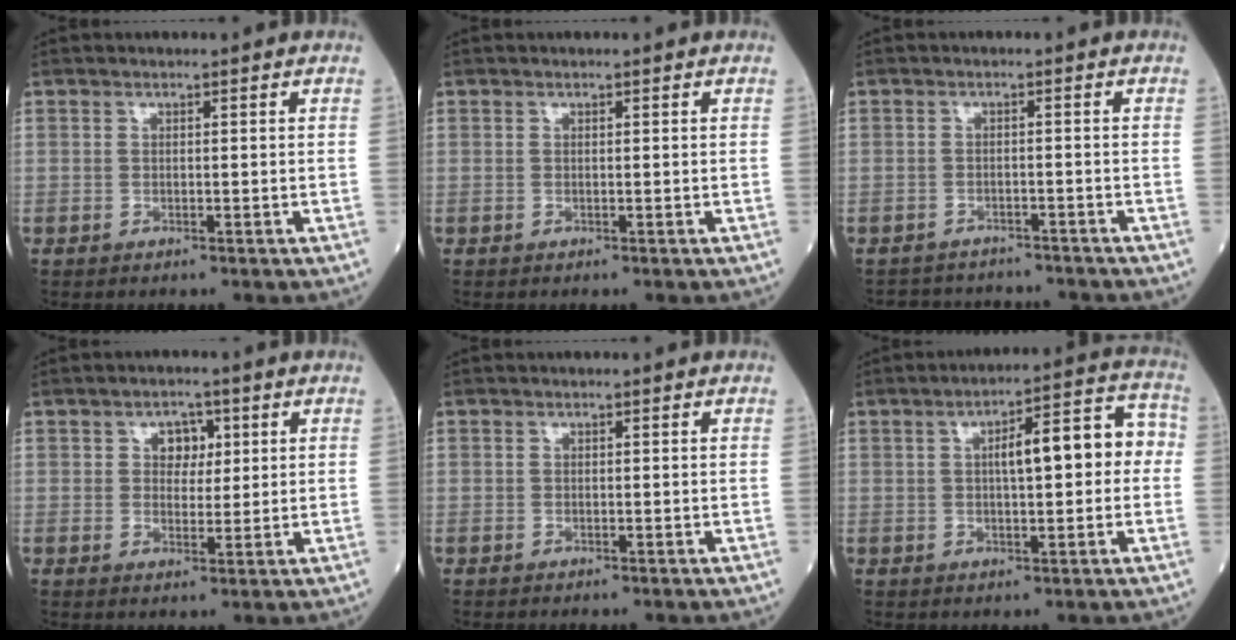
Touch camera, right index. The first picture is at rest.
{"total": 0.0}
{"total": 6.8, "force": [-6.6, 1.8, 0.4], "torque": [-0.004, 0.012, -0.083]}
{"total": 3.7, "force": [1.3, 2.6, 2.4], "torque": [-0.029, 0.008, 0.020]}
{"total": 0.0}
{"total": 9.9, "force": [0.9, 2.8, 9.5], "torque": [-0.132, 0.043, 0.012]}